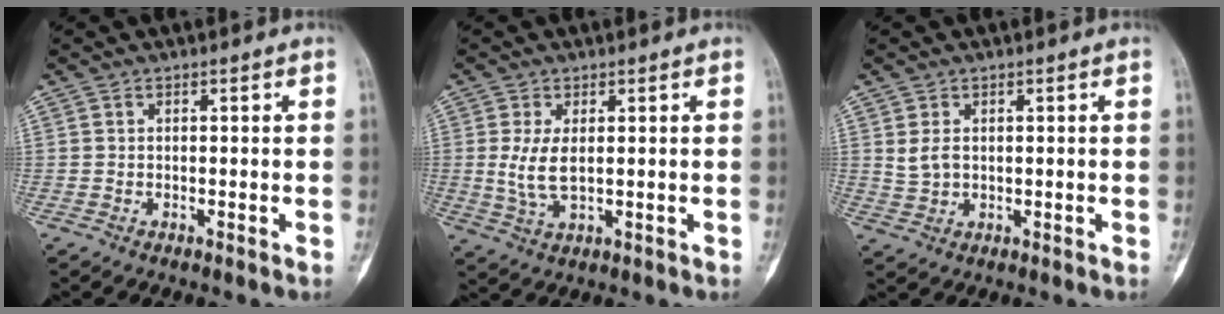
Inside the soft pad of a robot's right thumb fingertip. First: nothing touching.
{"total": 5.2, "force": [0.5, 2.3, 4.7], "torque": [-0.106, -0.009, 0.015]}
{"total": 2.6, "force": [0.7, 1.8, 1.7], "torque": [-0.030, -0.001, 0.020]}